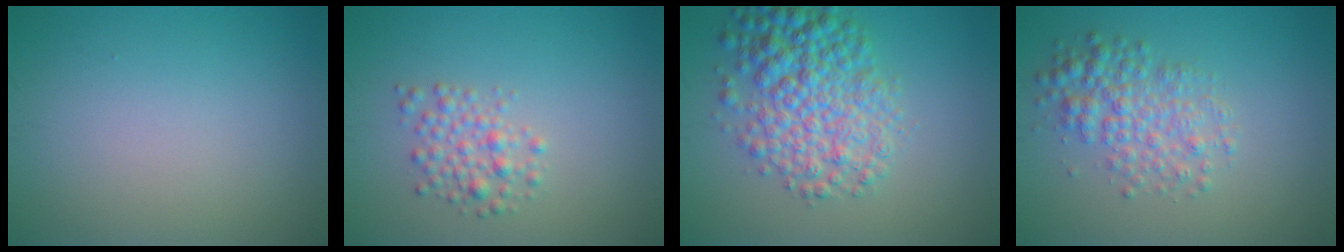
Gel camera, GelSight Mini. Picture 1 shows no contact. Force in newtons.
{"total": 2.3, "press": 2.3, "slide": 0.1}
{"total": 6.6, "press": 6.6, "slide": 0.1}
{"total": 3.8, "press": 3.8, "slide": 0.1}